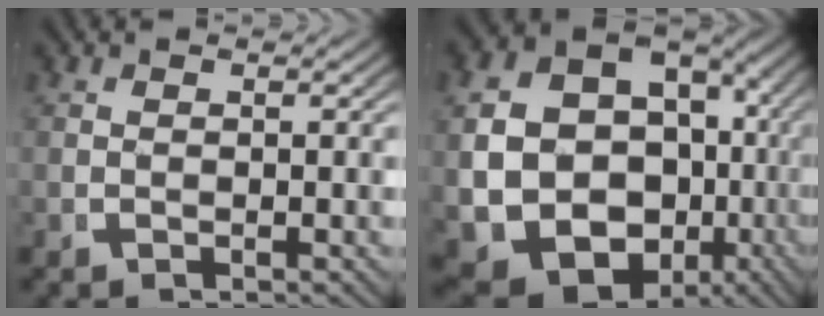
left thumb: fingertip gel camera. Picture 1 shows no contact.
{"total": 19.2, "force": [-3.4, 15.4, 10.9], "torque": [-0.267, -0.084, -0.033]}